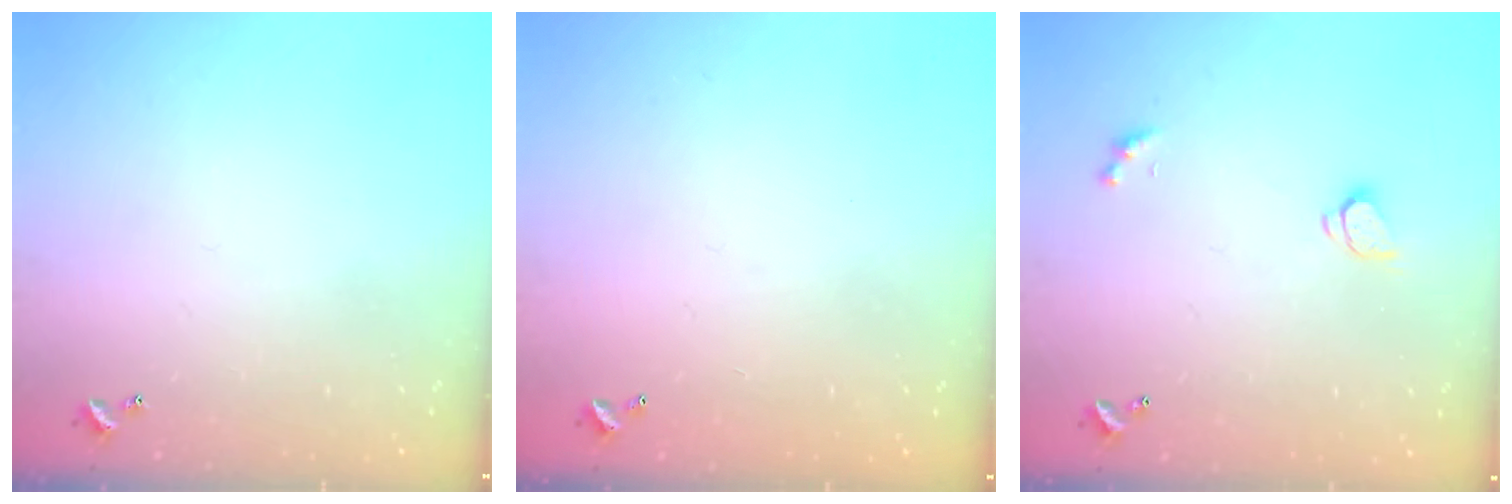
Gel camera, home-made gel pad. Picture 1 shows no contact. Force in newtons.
{"total": 2.9, "press": 2.9, "slide": 0.1}
{"total": 1.6, "press": 1.5, "slide": 0.4}